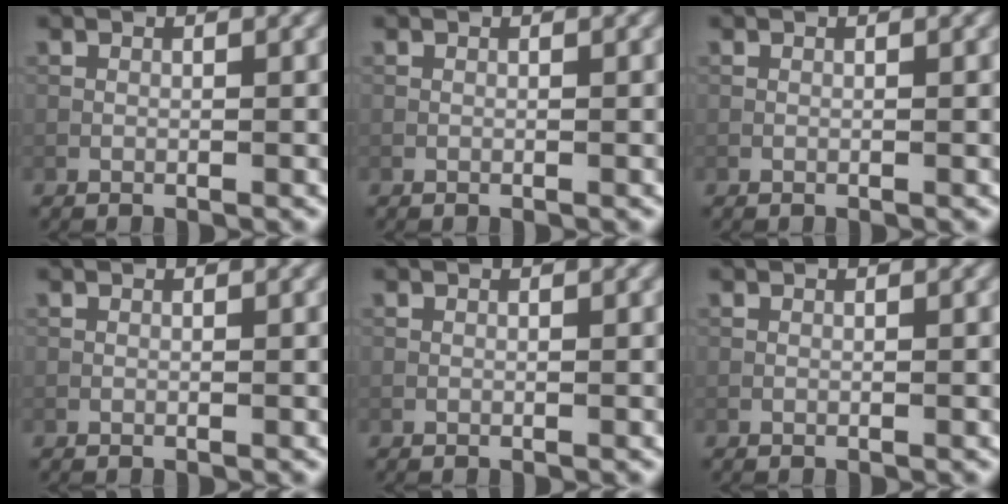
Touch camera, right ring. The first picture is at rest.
{"total": 0.0}
{"total": 0.0}
{"total": 0.0}
{"total": 0.0}
{"total": 0.0}